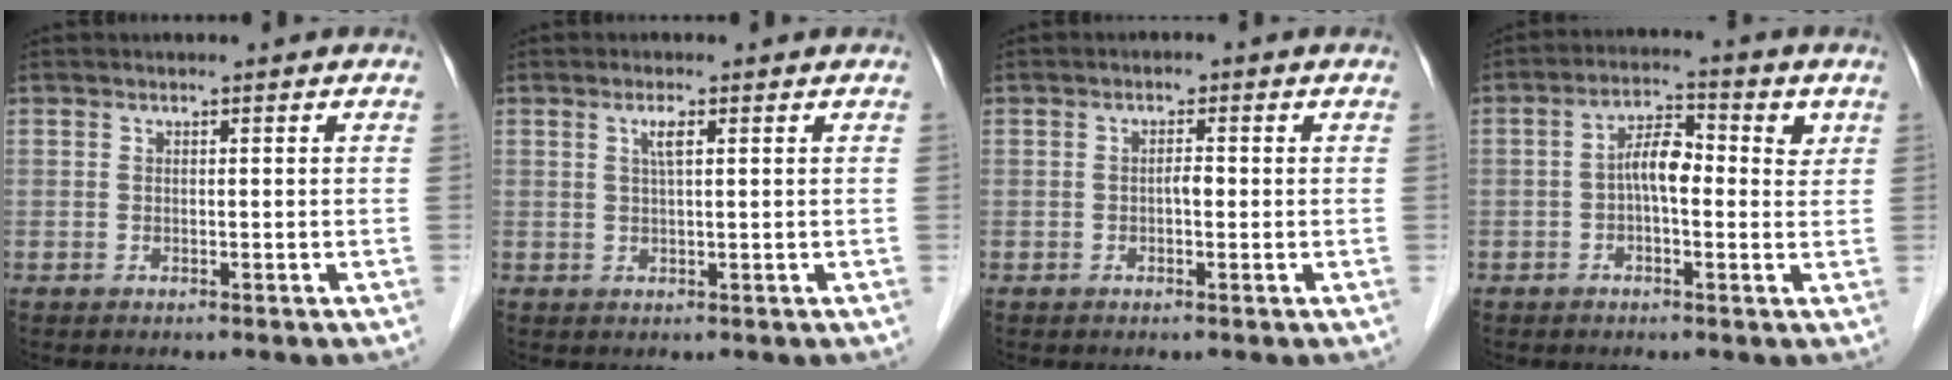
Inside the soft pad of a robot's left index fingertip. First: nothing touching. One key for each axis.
{"total": 2.0, "fx": 0.8, "fy": 0.2, "fz": 1.9, "tx": -0.038, "ty": 0.002, "tz": 0.014}
{"total": 1.6, "fx": -0.2, "fy": 0.8, "fz": 1.3, "tx": -0.018, "ty": 0.004, "tz": -0.006}
{"total": 6.6, "fx": 0.8, "fy": 2.7, "fz": 6.0, "tx": -0.102, "ty": 0.029, "tz": 0.006}